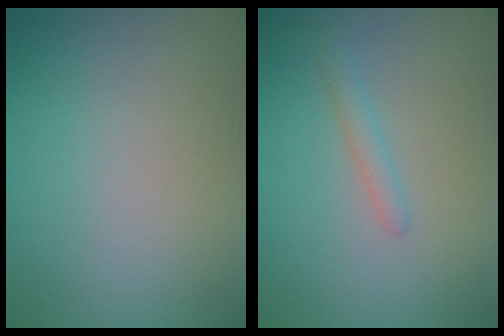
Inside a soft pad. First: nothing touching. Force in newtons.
{"total": 1.4, "press": 1.4, "slide": 0.0}